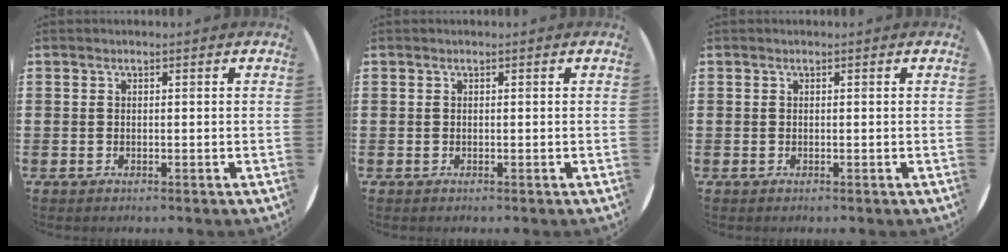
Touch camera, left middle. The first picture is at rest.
{"total": 0.0}
{"total": 0.0}